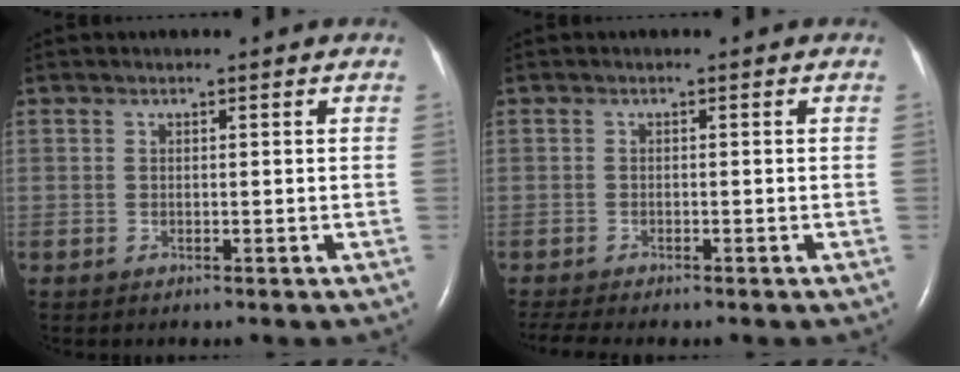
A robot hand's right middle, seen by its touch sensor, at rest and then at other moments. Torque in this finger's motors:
{"motor_torque": [0.36, -0.37, 0.03, 0.01]}